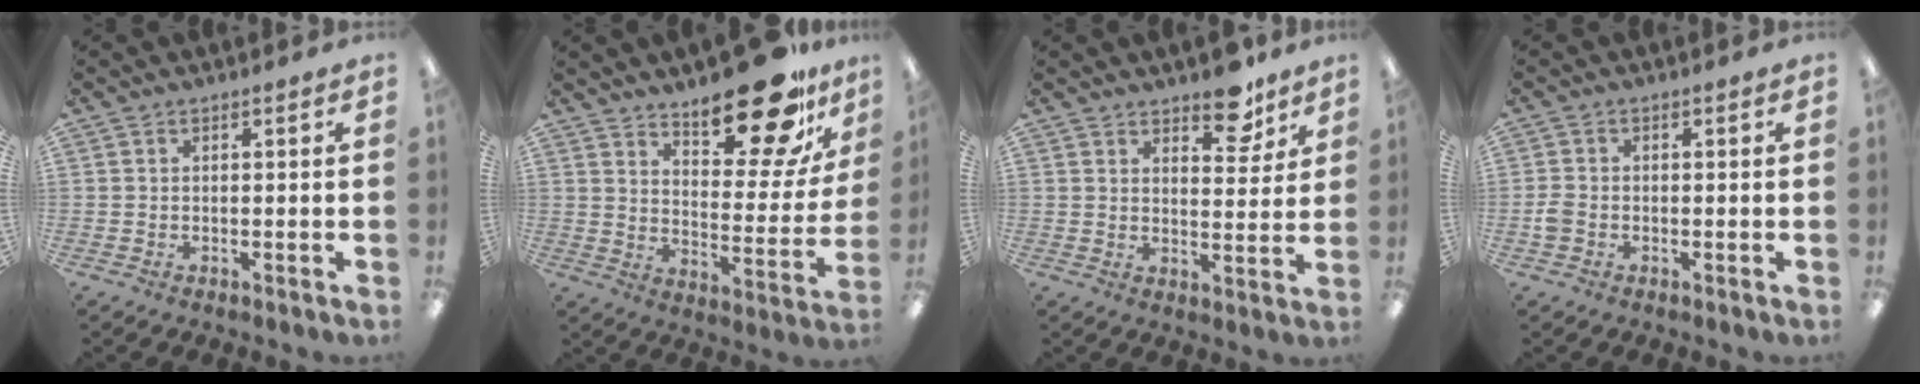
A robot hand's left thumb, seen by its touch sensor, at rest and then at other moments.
{"total": 20.1, "force": [15.4, 7.3, 10.7], "torque": [-0.137, -0.108, 0.254]}
{"total": 8.8, "force": [6.7, 3.9, 4.2], "torque": [-0.036, -0.043, 0.112]}
{"total": 2.5, "force": [-0.7, 1.9, 1.4], "torque": [-0.024, 0.006, -0.013]}